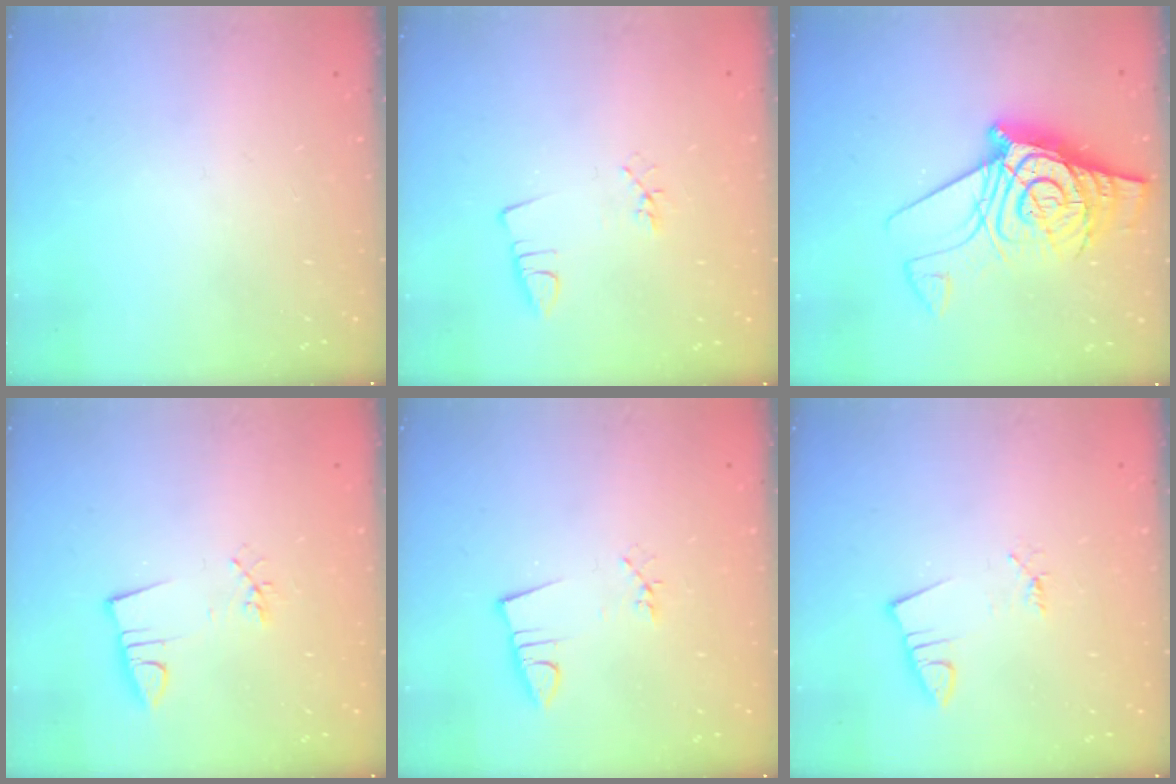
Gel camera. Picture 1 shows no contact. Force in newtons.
{"total": 2.4, "press": 2.0, "slide": 1.4}
{"total": 16.6, "press": 16.5, "slide": 1.8}
{"total": 2.9, "press": 1.3, "slide": 2.6}
{"total": 2.9, "press": 1.6, "slide": 2.4}
{"total": 1.1, "press": 1.1, "slide": 0.0}